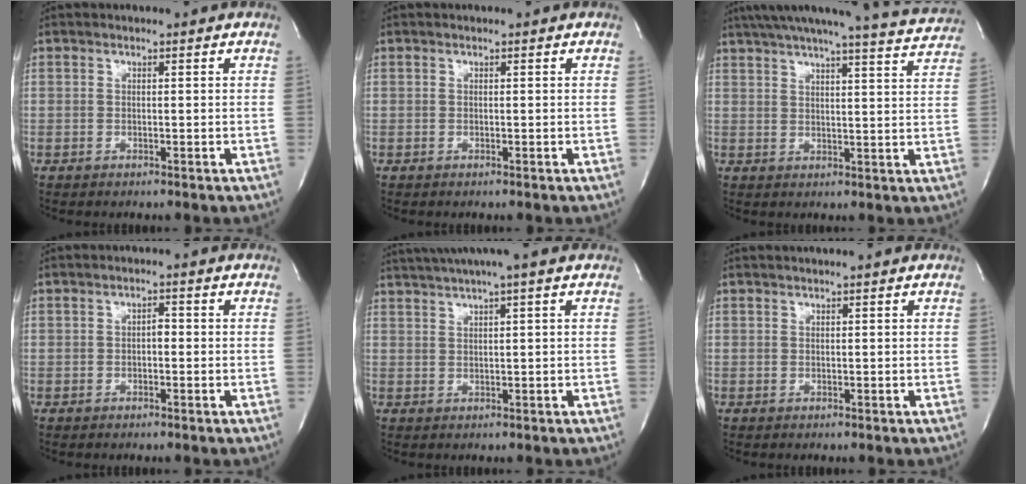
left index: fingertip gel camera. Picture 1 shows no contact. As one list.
[{"total": 0.0}, {"total": 19.7, "force": [18.2, 0.8, 7.3], "torque": [-0.114, -0.025, 0.222]}, {"total": 1.4, "force": [-0.2, 0.6, 1.2], "torque": [-0.016, 0.005, -0.005]}, {"total": 6.6, "force": [5.0, -1.2, 4.2], "torque": [-0.073, 0.028, 0.081]}, {"total": 1.1, "force": [0.9, -0.2, 0.5], "torque": [-0.010, 0.009, 0.021]}]